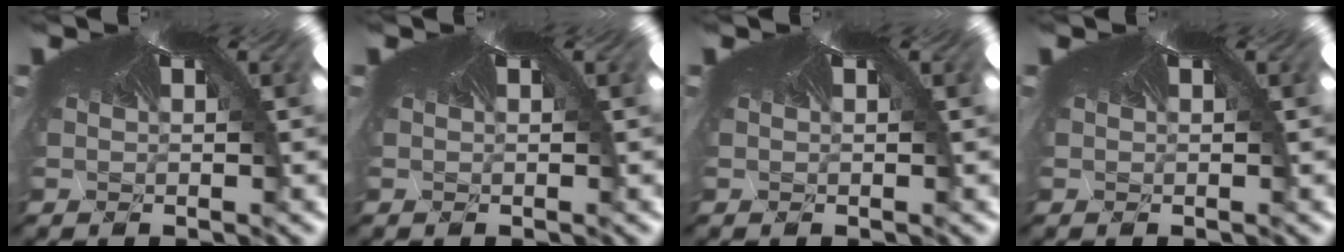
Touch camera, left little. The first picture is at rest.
{"total": 0.0}
{"total": 0.0}
{"total": 0.0}